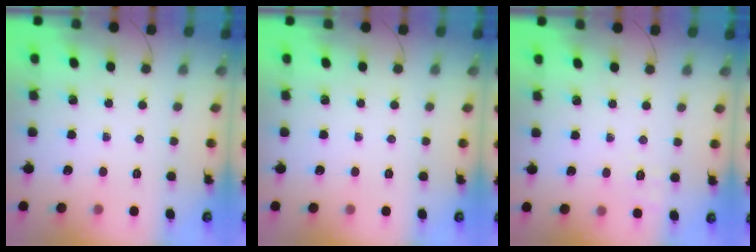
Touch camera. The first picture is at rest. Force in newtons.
{"total": 0.0}
{"total": 2.0, "press": 1.1, "slide": 1.7}